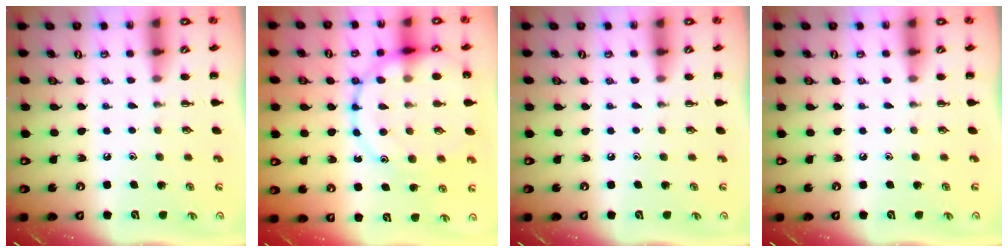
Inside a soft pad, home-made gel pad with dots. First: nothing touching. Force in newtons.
{"total": 21.0, "press": 20.9, "slide": 1.4}
{"total": 0.0}
{"total": 0.0}